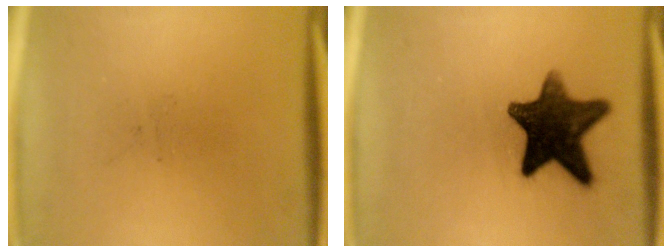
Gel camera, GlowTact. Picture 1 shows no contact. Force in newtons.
{"total": 13.4}